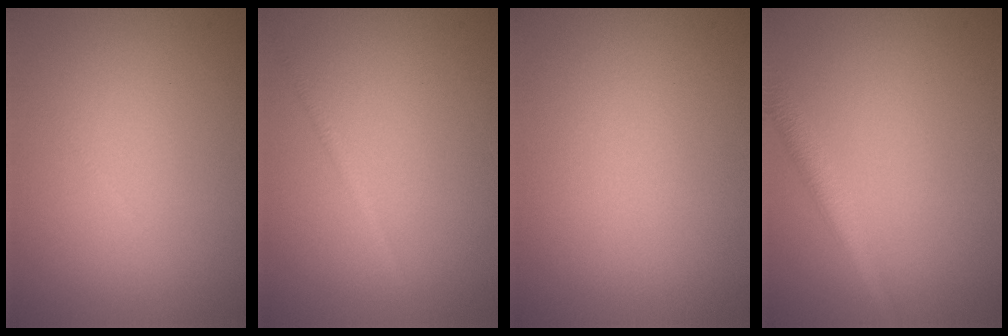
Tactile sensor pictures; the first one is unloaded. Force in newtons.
{"total": 0.9, "press": 0.9, "slide": 0.0}
{"total": 0.0}
{"total": 2.9, "press": 2.9, "slide": 0.1}